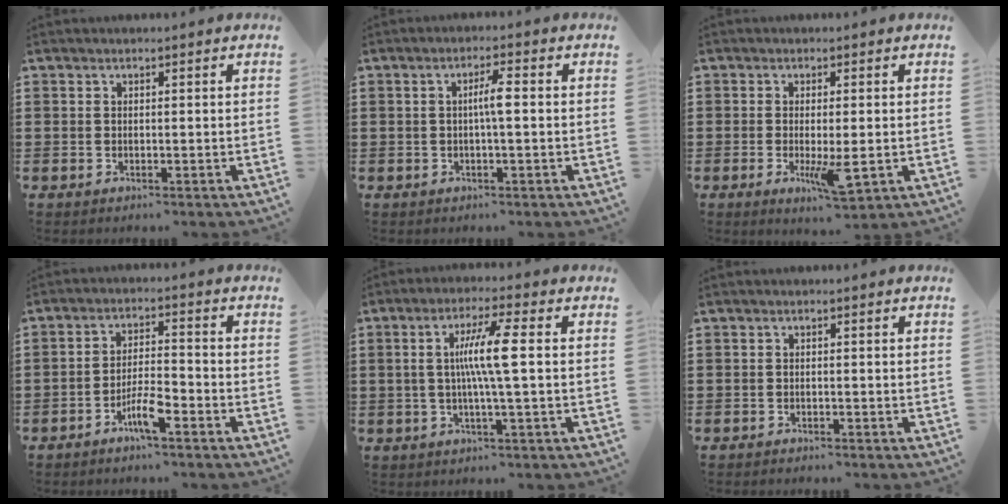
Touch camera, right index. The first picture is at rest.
{"total": 3.2, "force": [0.0, 0.3, 3.2], "torque": [-0.060, 0.000, -0.004]}
{"total": 5.8, "force": [-1.4, 1.4, 5.5], "torque": [-0.116, -0.021, -0.024]}
{"total": 4.9, "force": [-3.0, 0.8, 3.8], "torque": [-0.077, -0.001, -0.057]}
{"total": 7.2, "force": [0.4, 0.1, 7.2], "torque": [-0.133, -0.002, 0.001]}
{"total": 0.7, "force": [-0.7, 0.1, 0.0], "torque": [-0.002, 0.000, -0.015]}